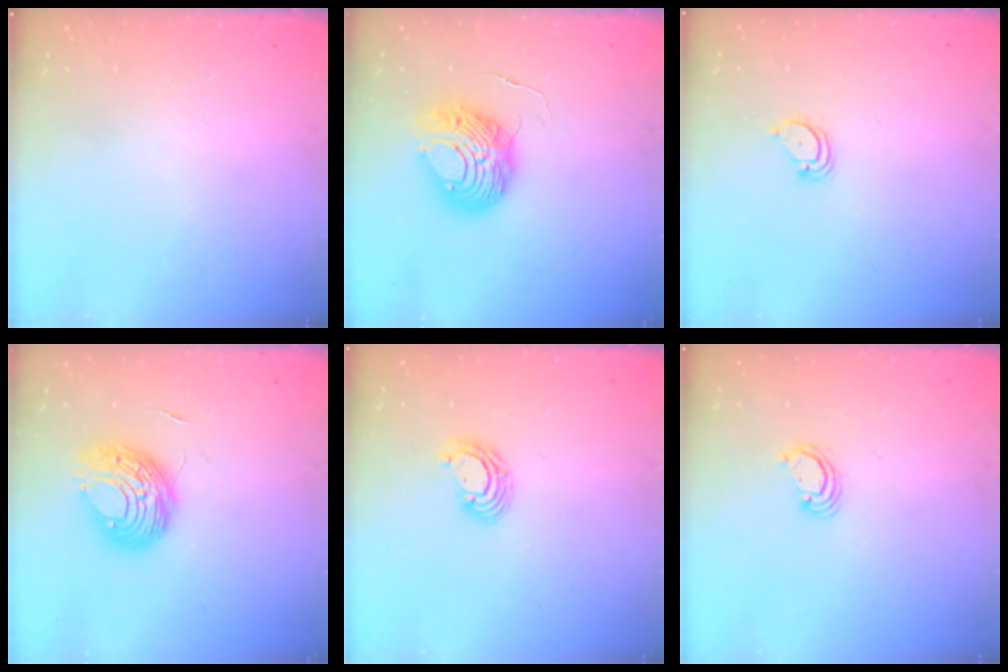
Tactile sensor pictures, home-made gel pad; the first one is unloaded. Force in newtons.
{"total": 9.7, "press": 9.6, "slide": 1.1}
{"total": 3.0, "press": 3.0, "slide": 0.2}
{"total": 9.6, "press": 9.5, "slide": 0.9}
{"total": 5.6, "press": 5.6, "slide": 0.3}
{"total": 2.5, "press": 2.5, "slide": 0.2}